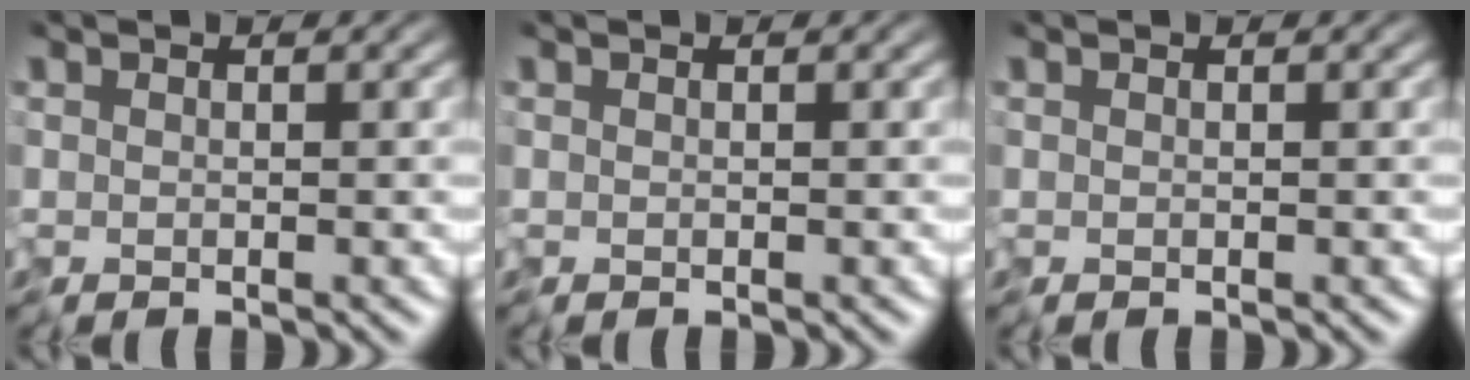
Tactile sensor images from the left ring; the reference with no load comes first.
{"total": 0.0}
{"total": 0.0}